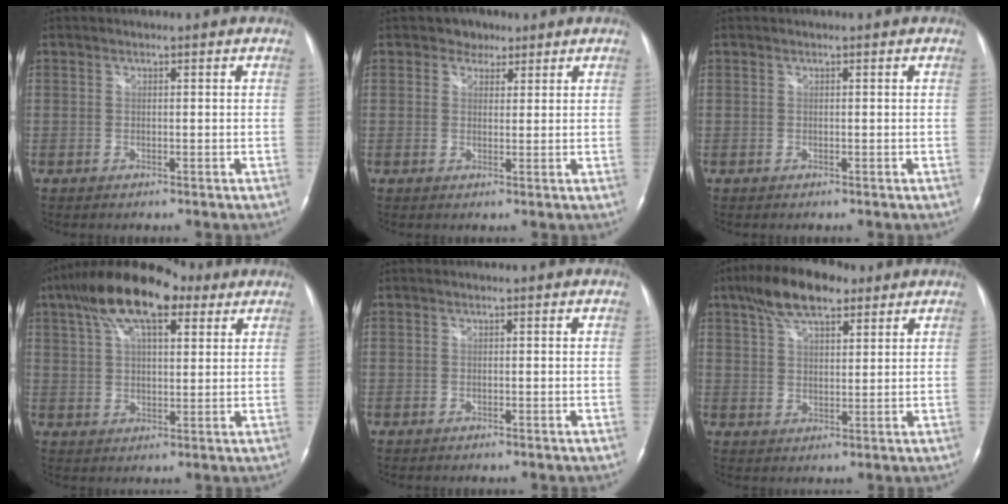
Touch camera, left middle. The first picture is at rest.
{"total": 2.9, "force": [1.9, 2.2, 0.4], "torque": [-0.006, 0.004, 0.024]}
{"total": 0.0}
{"total": 15.1, "force": [9.0, 5.3, 10.9], "torque": [-0.215, 0.045, 0.159]}
{"total": 0.0}
{"total": 10.2, "force": [6.7, 3.9, 6.6], "torque": [-0.124, 0.022, 0.118]}